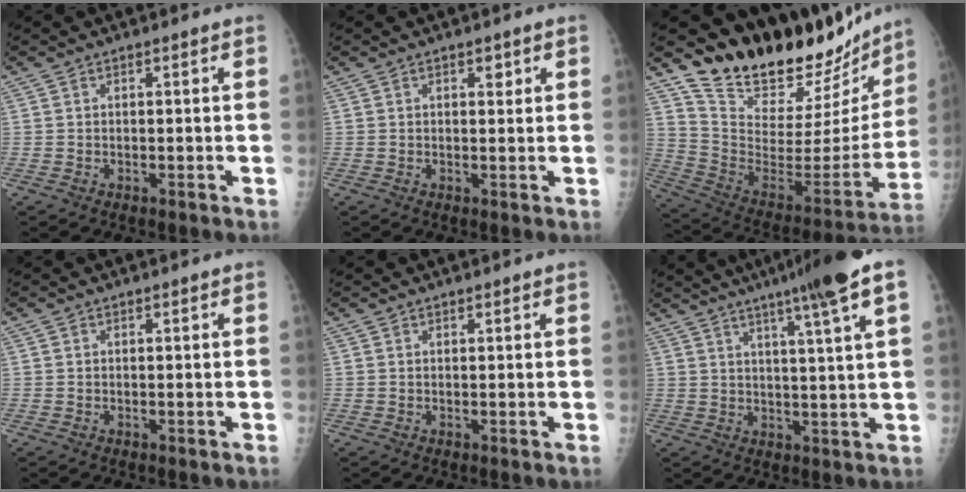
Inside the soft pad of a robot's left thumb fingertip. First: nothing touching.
{"total": 1.5, "force": [0.9, 0.7, 0.9], "torque": [-0.002, -0.004, 0.012]}
{"total": 27.1, "force": [24.5, 7.7, 8.8], "torque": [-0.113, -0.164, 0.367]}
{"total": 0.0}
{"total": 0.8, "force": [0.8, 0.1, 0.1], "torque": [0.000, -0.005, 0.012]}
{"total": 12.7, "force": [7.6, -0.5, 10.1], "torque": [-0.151, -0.012, 0.102]}